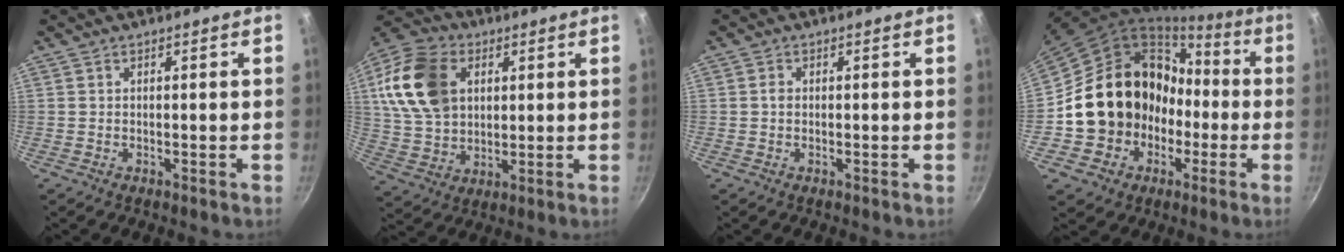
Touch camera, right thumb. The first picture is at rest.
{"total": 17.2, "force": [4.4, 12.4, 11.1], "torque": [-0.192, 0.001, 0.083]}
{"total": 1.0, "force": [-0.1, 0.8, 0.6], "torque": [-0.010, 0.004, -0.001]}
{"total": 18.4, "force": [-2.4, 16.4, 8.1], "torque": [-0.101, 0.058, -0.016]}